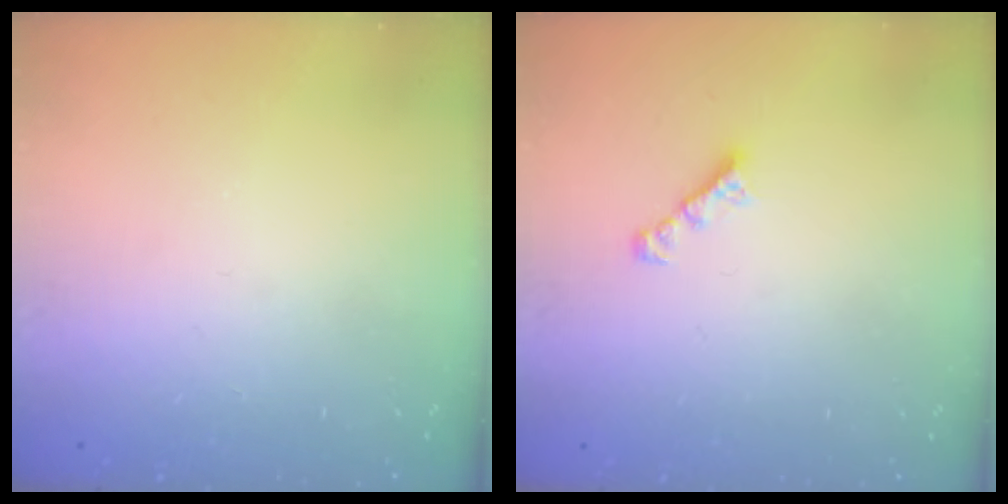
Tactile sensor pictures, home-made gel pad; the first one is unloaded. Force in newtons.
{"total": 1.7, "press": 1.6, "slide": 0.5}